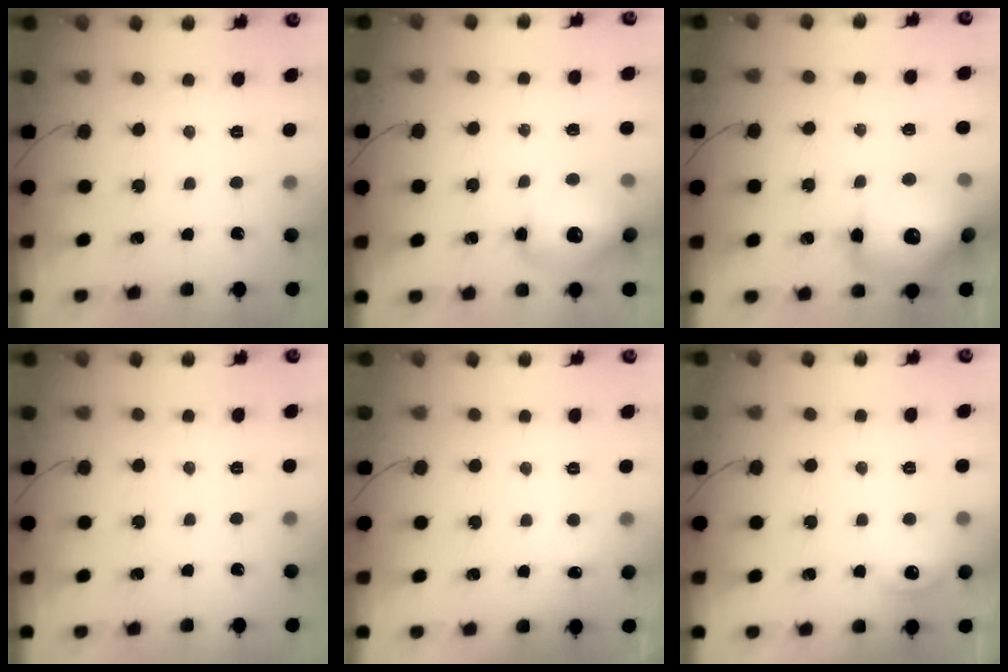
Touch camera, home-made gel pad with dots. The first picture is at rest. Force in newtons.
{"total": 13.0, "press": 12.5, "slide": 3.7}
{"total": 19.8, "press": 19.5, "slide": 3.6}
{"total": 0.0}
{"total": 3.0, "press": 2.7, "slide": 1.3}
{"total": 7.6, "press": 7.5, "slide": 1.2}